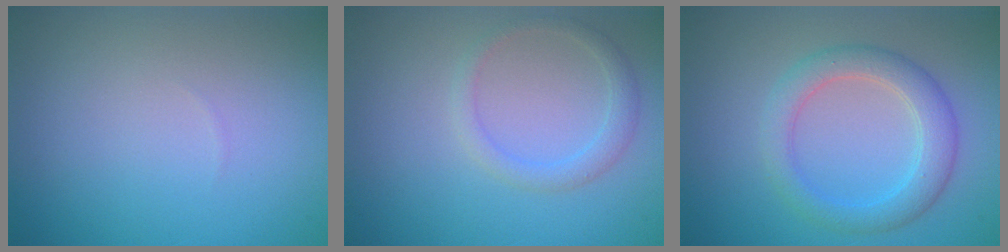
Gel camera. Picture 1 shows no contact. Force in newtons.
{"total": 1.8, "press": 1.8, "slide": 0.1}
{"total": 3.7, "press": 3.7, "slide": 0.1}